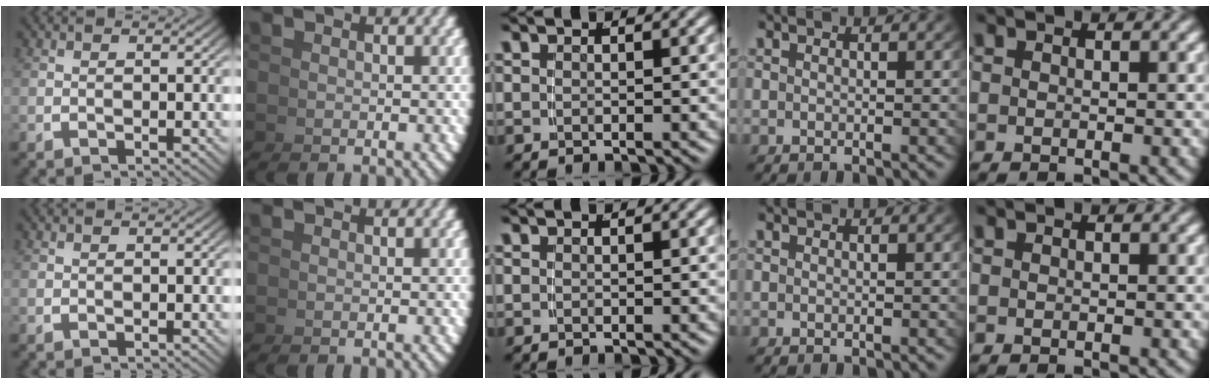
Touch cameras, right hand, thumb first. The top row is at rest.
{}